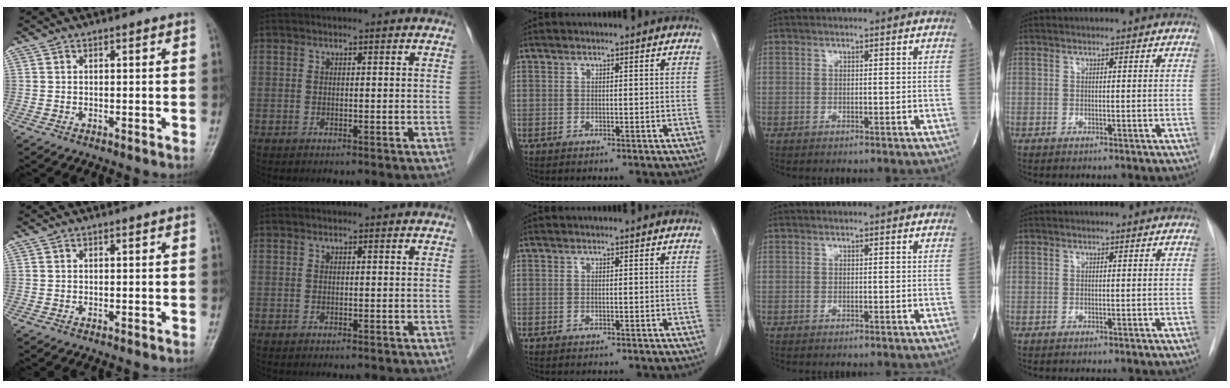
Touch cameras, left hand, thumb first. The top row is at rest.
{}